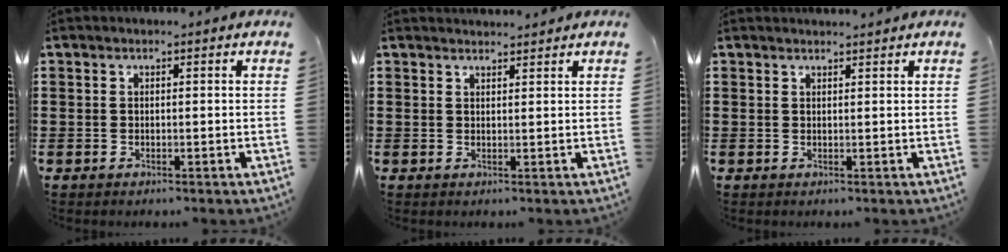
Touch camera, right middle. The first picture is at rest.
{"total": 1.6, "force": [1.6, 0.1, 0.1], "torque": [0.003, -0.001, 0.029]}
{"total": 1.1, "force": [1.1, -0.1, 0.1], "torque": [-0.004, -0.002, 0.021]}